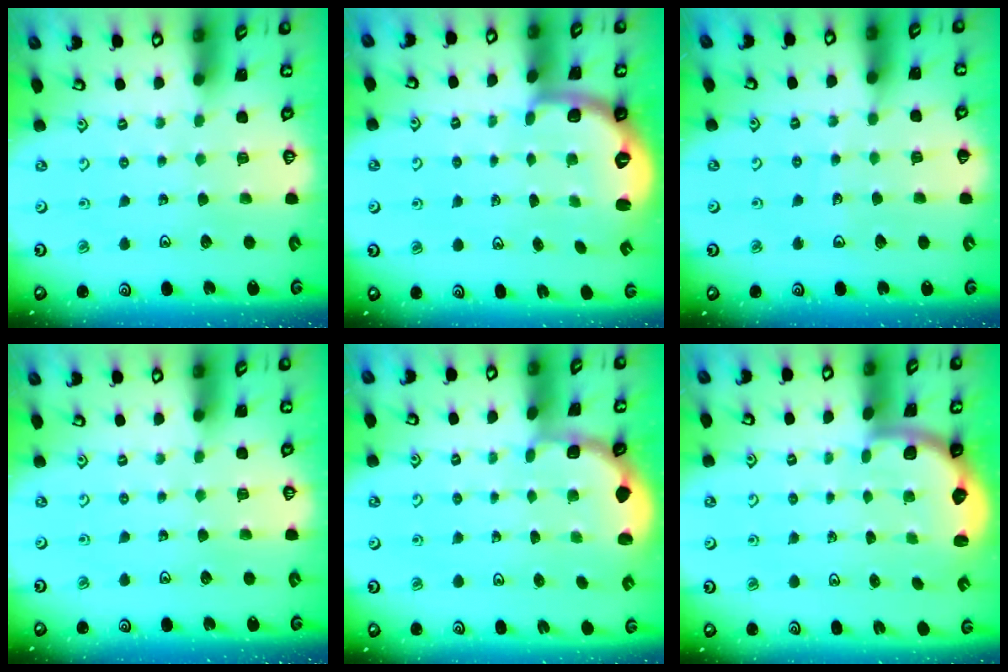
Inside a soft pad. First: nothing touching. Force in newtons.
{"total": 2.7, "press": 1.7, "slide": 2.1}
{"total": 2.5, "press": 2.5, "slide": 0.2}
{"total": 0.0}
{"total": 1.8, "press": 1.6, "slide": 0.7}
{"total": 2.1, "press": 1.9, "slide": 1.0}